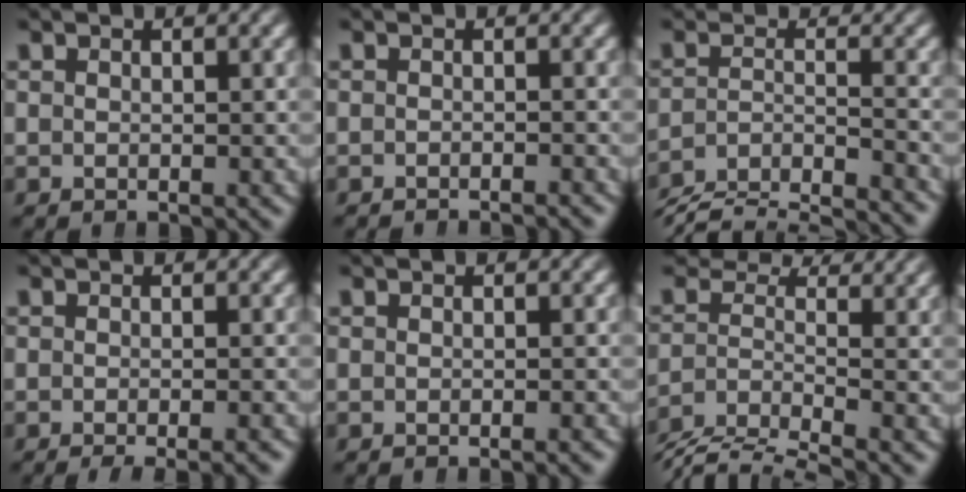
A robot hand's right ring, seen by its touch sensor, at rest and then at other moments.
{"total": 1.8, "force": [-1.8, 0.3, 0.1], "torque": [-0.004, -0.005, -0.030]}
{"total": 8.0, "force": [-6.1, 4.0, 3.3], "torque": [-0.056, -0.032, -0.098]}
{"total": 3.7, "force": [-3.1, 1.0, 1.7], "torque": [-0.018, 0.001, -0.049]}
{"total": 0.6, "force": [-0.5, 0.1, 0.2], "torque": [-0.006, 0.005, -0.014]}
{"total": 6.3, "force": [-4.0, 3.7, 3.2], "torque": [-0.051, -0.030, -0.066]}